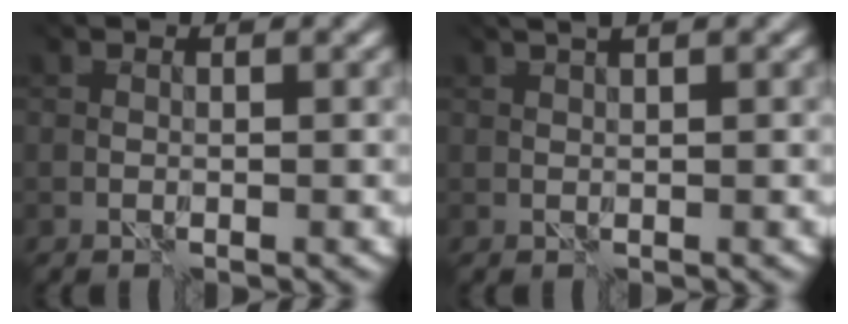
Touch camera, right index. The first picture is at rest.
{"total": 1.3, "force": [1.2, -0.6, 0.4], "torque": [-0.004, 0.004, 0.019]}